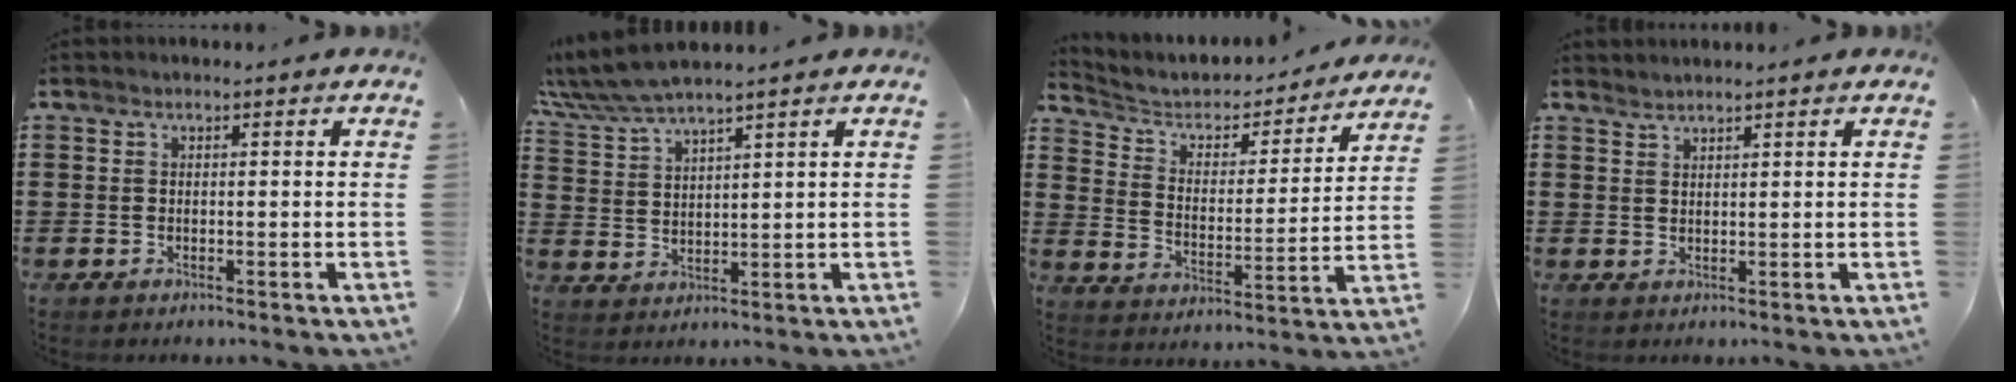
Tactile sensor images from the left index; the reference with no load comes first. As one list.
[{"total": 5.4, "force": [4.9, 0.3, 2.3], "torque": [-0.062, -0.016, 0.088]}, {"total": 3.8, "force": [3.1, 1.8, 1.0], "torque": [-0.043, -0.024, 0.043]}, {"total": 1.3, "force": [1.3, -0.2, 0.0], "torque": [-0.003, -0.001, 0.026]}]